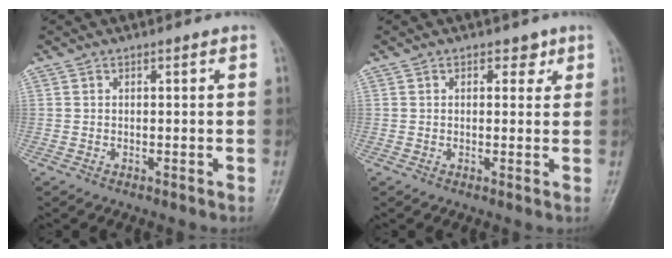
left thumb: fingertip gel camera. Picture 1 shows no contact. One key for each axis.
{"total": 2.4, "fx": 1.2, "fy": 1.7, "fz": 1.3, "tx": 0.004, "ty": -0.002, "tz": 0.012}